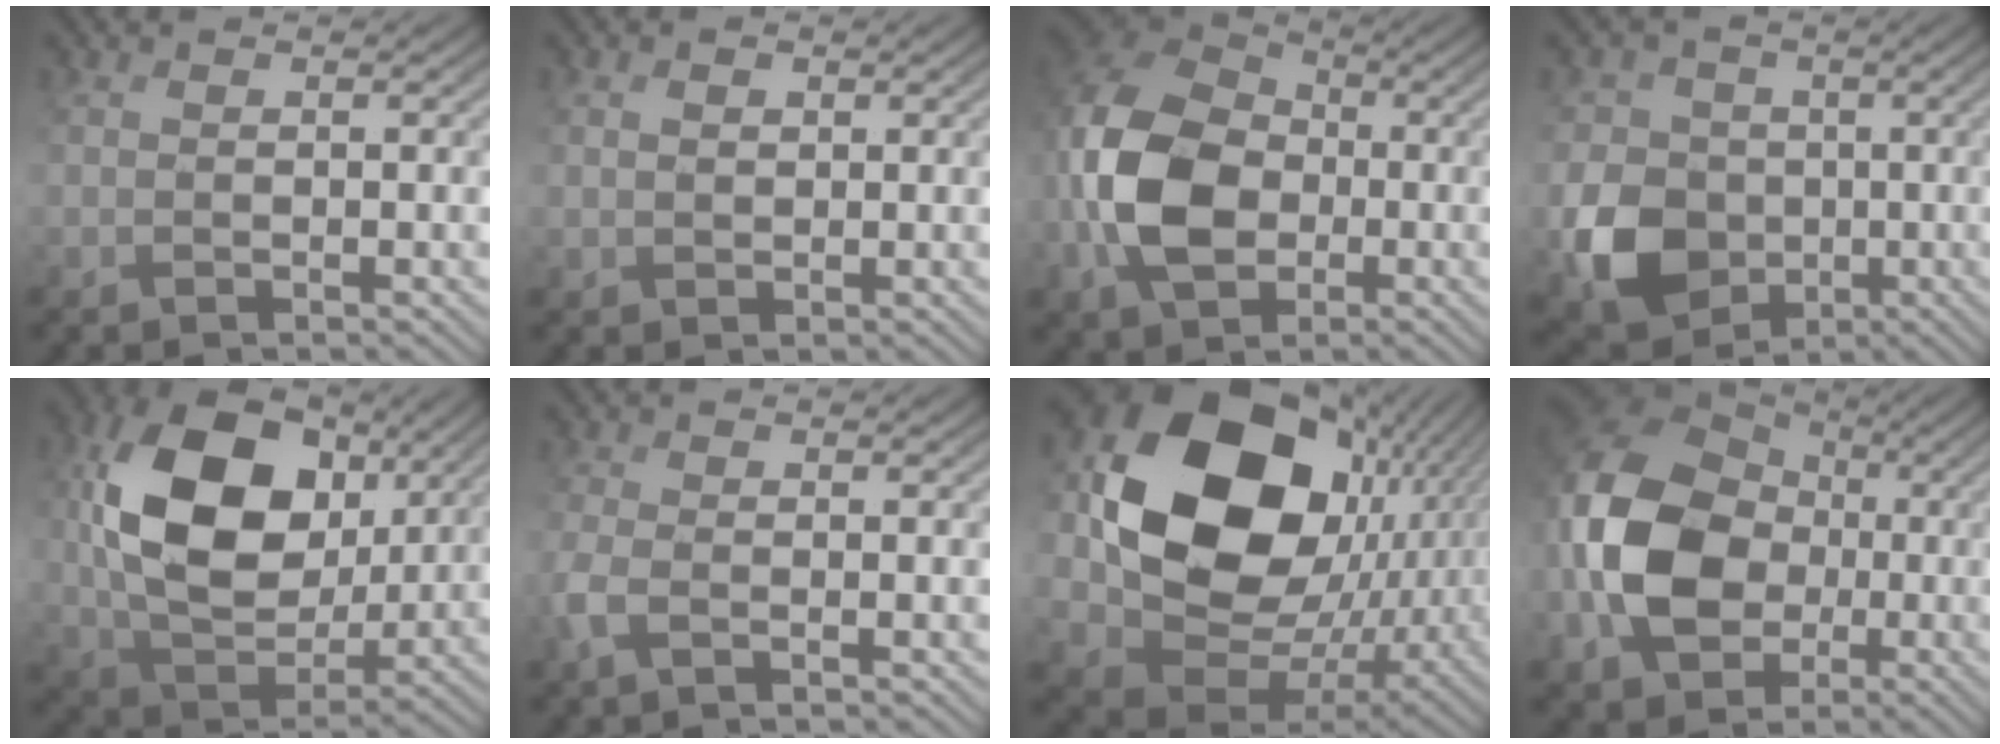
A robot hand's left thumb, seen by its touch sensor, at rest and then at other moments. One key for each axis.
{"total": 1.2, "fx": 0.9, "fy": 0.7, "fz": -0.3, "tx": 0.001, "ty": 0.006, "tz": 0.019}
{"total": 12.4, "fx": -1.9, "fy": 9.0, "fz": 8.4, "tx": -0.224, "ty": -0.003, "tz": -0.046}
{"total": 7.7, "fx": -1.2, "fy": 7.0, "fz": 3.0, "tx": -0.078, "ty": -0.011, "tz": -0.024}
{"total": 14.8, "fx": 4.6, "fy": 10.2, "fz": 9.6, "tx": -0.206, "ty": 0.008, "tz": 0.092}
{"total": 1.8, "fx": -0.7, "fy": 0.6, "fz": 1.6, "tx": -0.044, "ty": -0.003, "tz": -0.020}
{"total": 20.7, "fx": 5.0, "fy": 15.7, "fz": 12.5, "tx": -0.306, "ty": -0.002, "tz": 0.112}
{"total": 14.2, "fx": -1.4, "fy": 10.9, "fz": 9.0, "tx": -0.232, "ty": -0.001, "tz": -0.034}